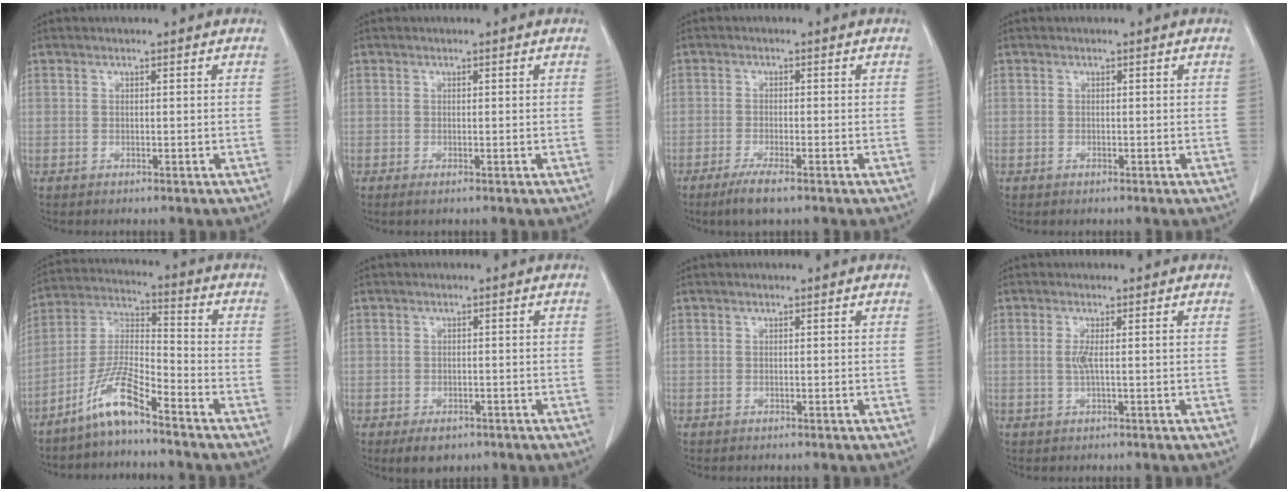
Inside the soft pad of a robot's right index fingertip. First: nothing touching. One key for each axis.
{"total": 0.6, "fx": -0.3, "fy": 0.1, "fz": 0.5, "tx": -0.011, "ty": -0.003, "tz": -0.007}
{"total": 4.1, "fx": -2.8, "fy": 0.4, "fz": 3.0, "tx": -0.062, "ty": -0.011, "tz": -0.050}
{"total": 0.0}
{"total": 9.2, "fx": -6.6, "fy": 0.9, "fz": 6.3, "tx": -0.141, "ty": -0.003, "tz": -0.136}
{"total": 3.5, "fx": -2.2, "fy": 2.2, "fz": 1.6, "tx": -0.023, "ty": -0.002, "tz": -0.024}
{"total": 0.0}
{"total": 1.9, "fx": 0.0, "fy": 0.0, "fz": 1.9, "tx": -0.043, "ty": 0.000, "tz": -0.001}